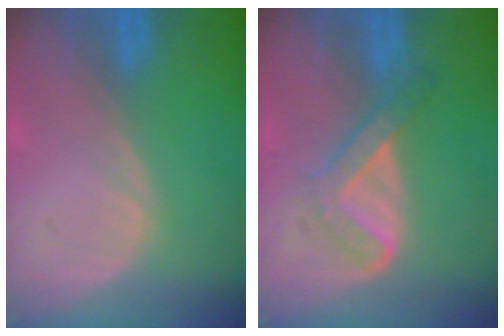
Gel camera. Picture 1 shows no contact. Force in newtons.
{"total": 4.8, "press": 4.8, "slide": 0.9}